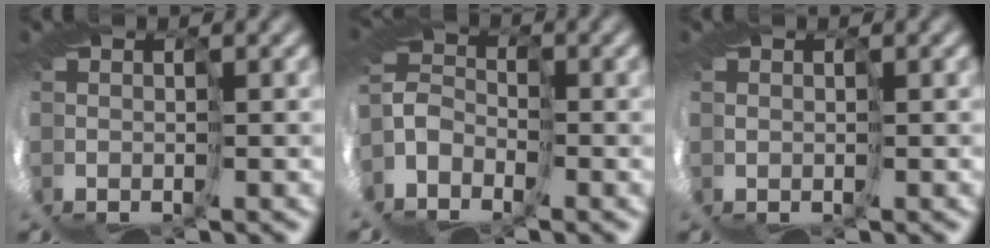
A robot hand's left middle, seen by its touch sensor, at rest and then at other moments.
{"total": 1.5, "force": [0.2, 1.3, 0.8], "torque": [-0.026, 0.017, -0.009]}
{"total": 0.8, "force": [0.3, 0.6, 0.3], "torque": [-0.006, -0.002, -0.003]}